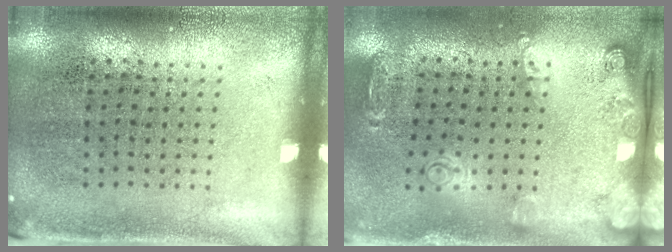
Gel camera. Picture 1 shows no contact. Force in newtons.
{"total": 1.5, "press": 1.4, "slide": 0.7}